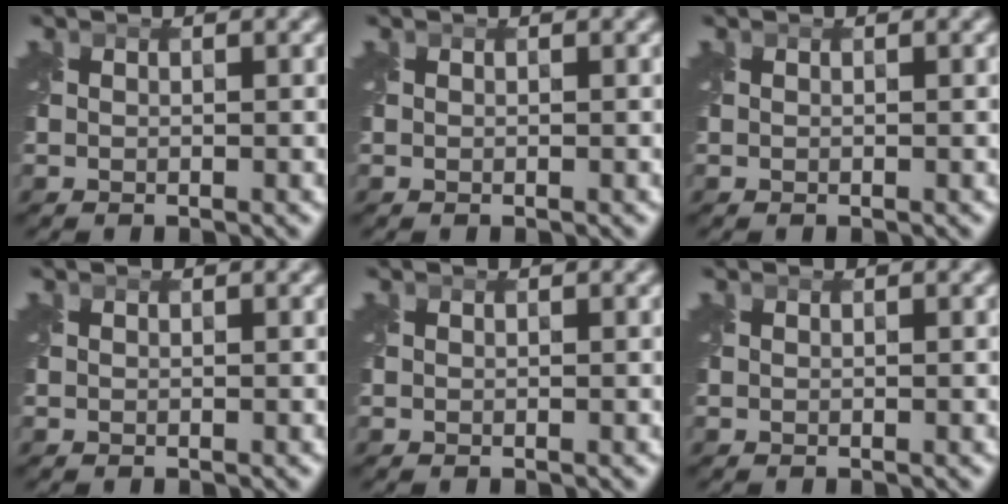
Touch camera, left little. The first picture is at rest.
{"total": 0.0}
{"total": 0.0}
{"total": 0.0}
{"total": 0.0}
{"total": 0.0}